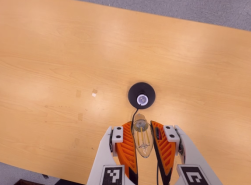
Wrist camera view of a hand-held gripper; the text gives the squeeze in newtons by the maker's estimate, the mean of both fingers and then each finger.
{"total": 19.8, "left": 21.8, "right": 17.9}